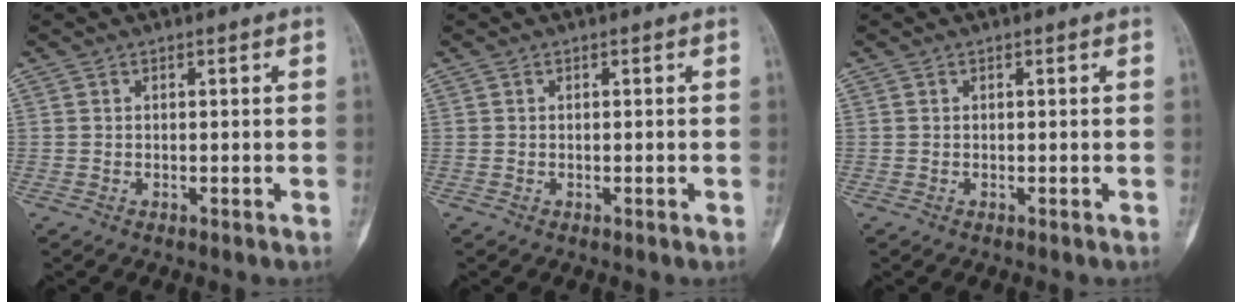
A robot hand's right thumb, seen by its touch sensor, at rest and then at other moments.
{"total": 0.0}
{"total": 0.0}